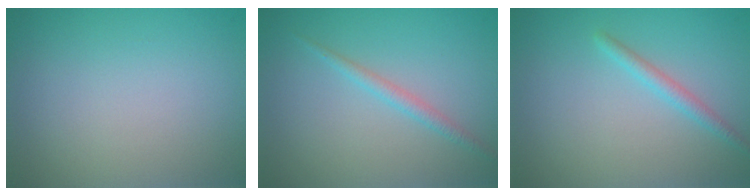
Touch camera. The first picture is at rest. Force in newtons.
{"total": 1.3, "press": 1.3, "slide": 0.0}
{"total": 1.5, "press": 1.5, "slide": 0.0}